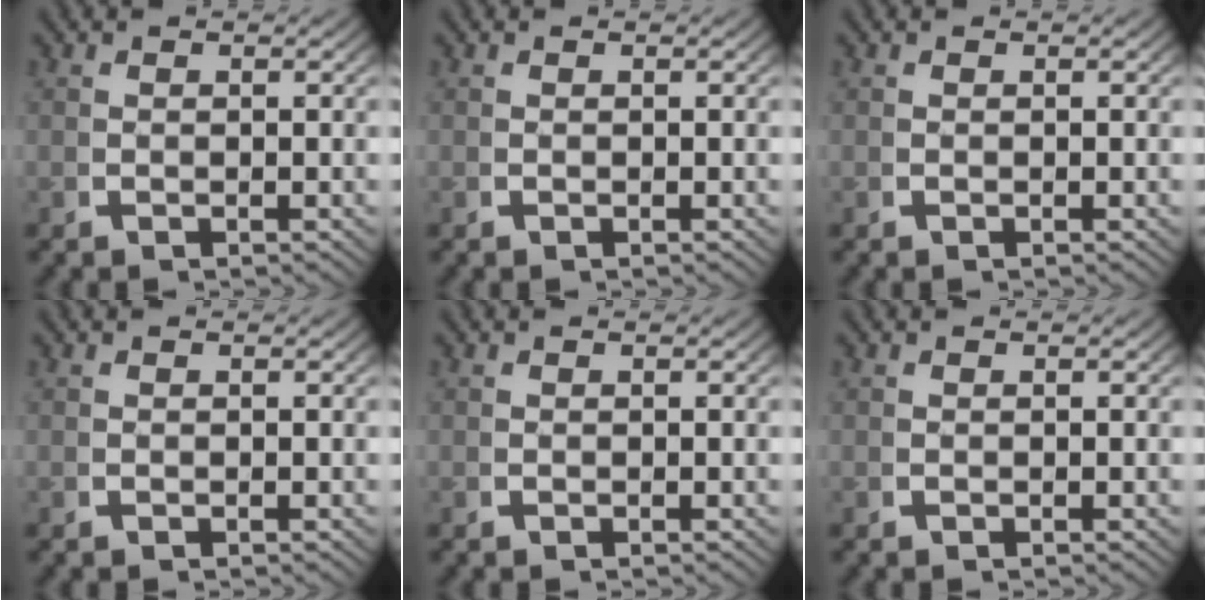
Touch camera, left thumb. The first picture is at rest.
{"total": 0.0}
{"total": 0.0}
{"total": 0.0}
{"total": 0.0}
{"total": 0.0}